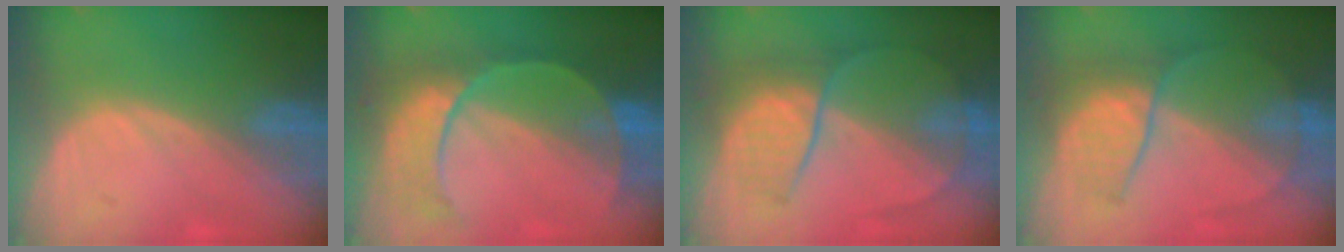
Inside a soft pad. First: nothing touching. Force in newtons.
{"total": 9.4, "press": 8.5, "slide": 4.0}
{"total": 6.9, "press": 6.6, "slide": 1.7}
{"total": 6.5, "press": 6.4, "slide": 1.0}